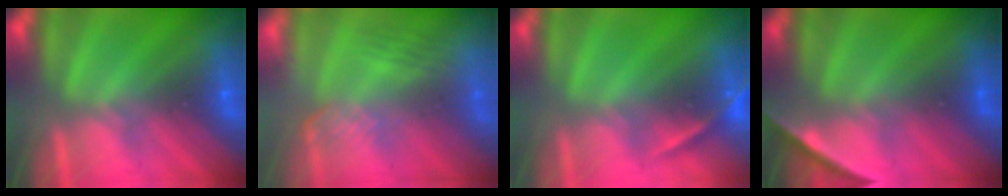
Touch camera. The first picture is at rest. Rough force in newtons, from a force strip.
{"total": 2.7}
{"total": 1.8}
{"total": 2.0}